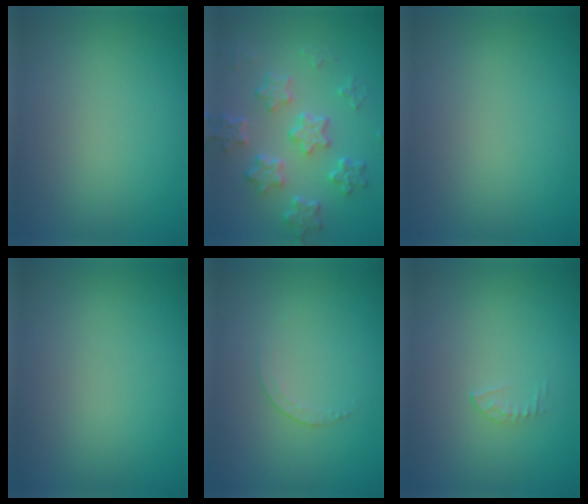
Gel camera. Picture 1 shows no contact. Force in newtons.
{"total": 5.3, "press": 4.1, "slide": 3.4}
{"total": 0.0}
{"total": 0.0}
{"total": 1.2, "press": 0.5, "slide": 1.1}
{"total": 0.6, "press": 0.4, "slide": 0.4}